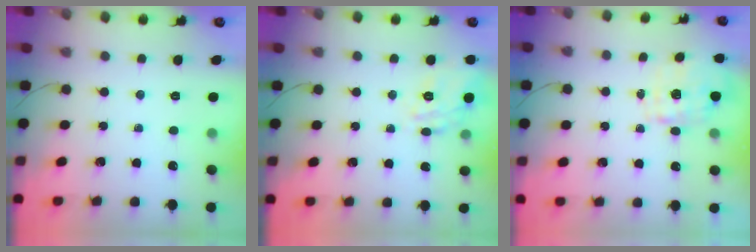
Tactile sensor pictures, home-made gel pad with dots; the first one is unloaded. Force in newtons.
{"total": 13.5, "press": 13.5, "slide": 0.5}
{"total": 1.7, "press": 1.6, "slide": 0.5}